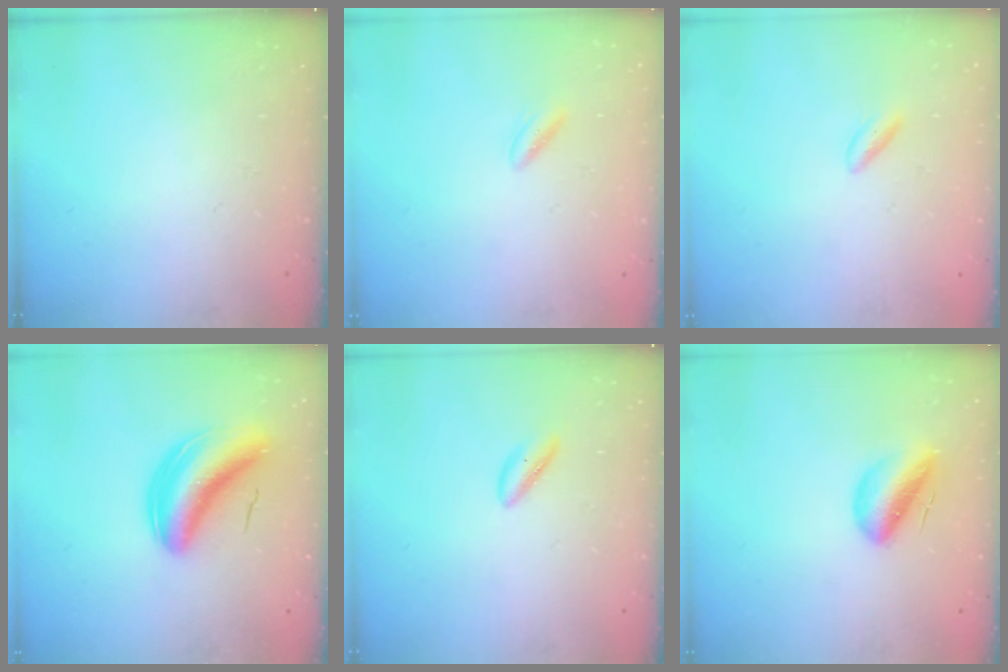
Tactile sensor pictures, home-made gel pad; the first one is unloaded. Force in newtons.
{"total": 2.8, "press": 2.8, "slide": 0.5}
{"total": 2.7, "press": 2.4, "slide": 1.1}
{"total": 7.0, "press": 6.8, "slide": 1.7}
{"total": 5.0, "press": 4.8, "slide": 1.4}
{"total": 8.9, "press": 8.5, "slide": 2.6}